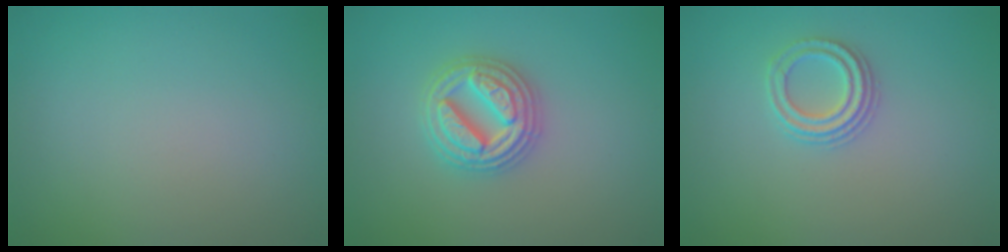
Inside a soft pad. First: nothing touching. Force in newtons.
{"total": 4.8, "press": 4.8, "slide": 0.8}
{"total": 2.3, "press": 2.2, "slide": 0.8}